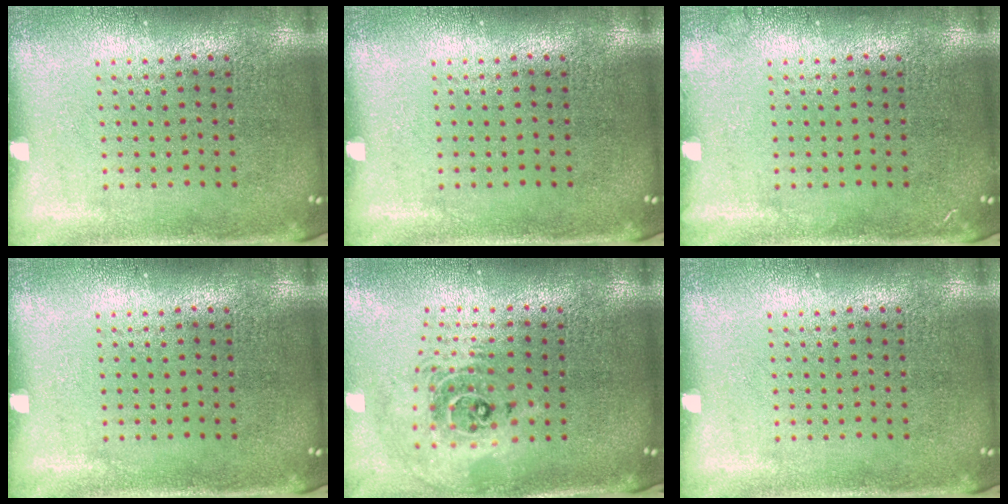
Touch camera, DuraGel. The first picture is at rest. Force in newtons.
{"total": 0.0}
{"total": 0.6, "press": 0.5, "slide": 0.1}
{"total": 0.0}
{"total": 2.2, "press": 1.7, "slide": 1.5}
{"total": 0.0}